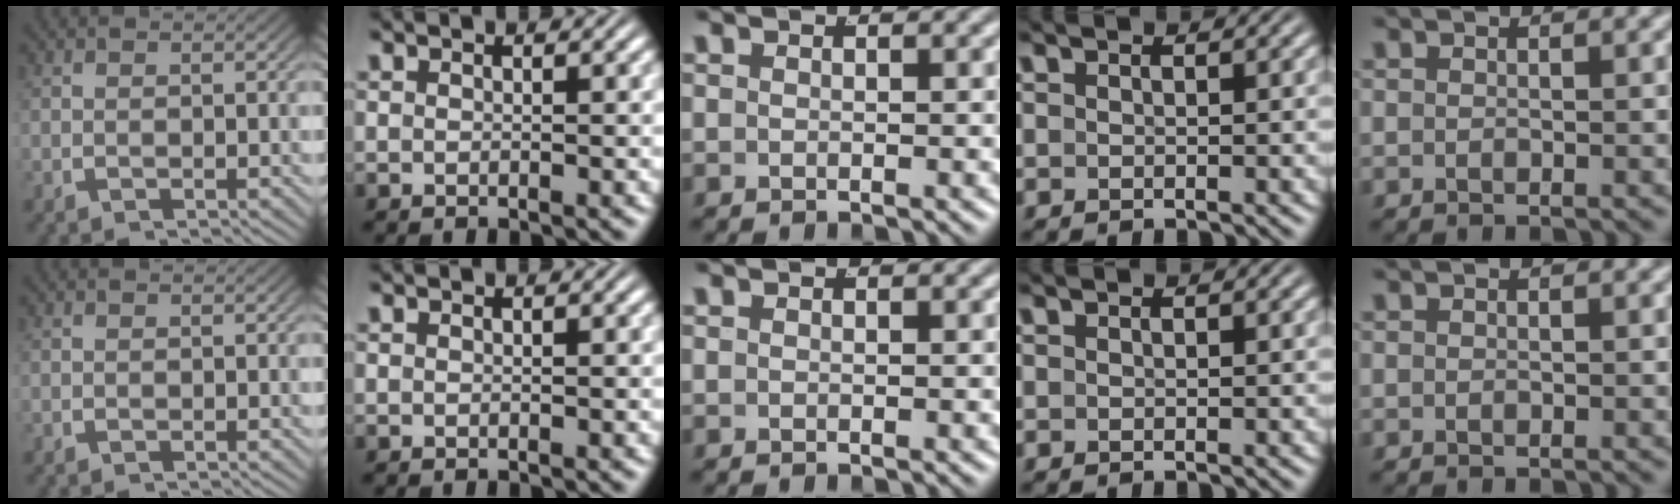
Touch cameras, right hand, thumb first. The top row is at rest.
{}